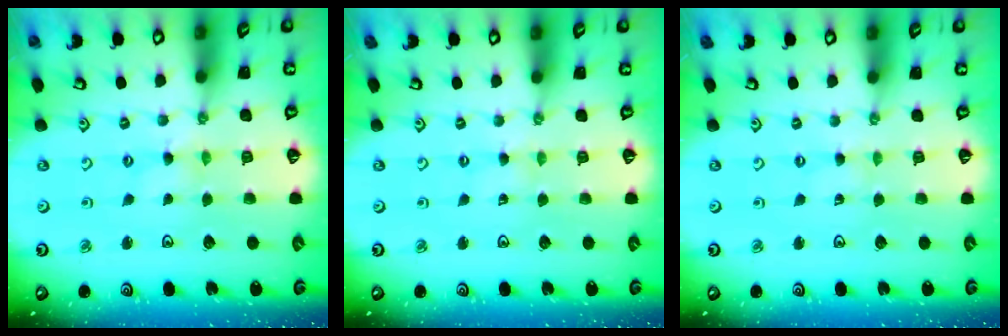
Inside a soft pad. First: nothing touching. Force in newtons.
{"total": 0.5, "press": 0.5, "slide": 0.1}
{"total": 0.0}